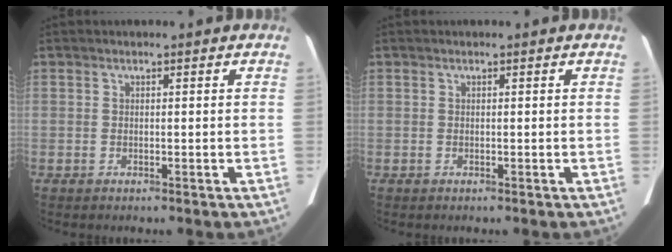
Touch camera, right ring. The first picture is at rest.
{"total": 0.0}